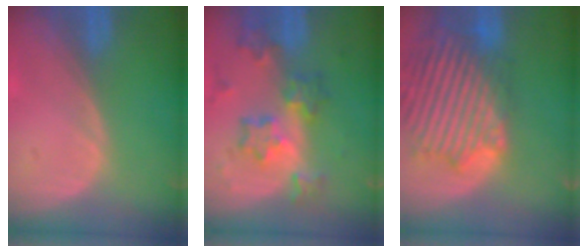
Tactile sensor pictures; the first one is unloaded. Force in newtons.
{"total": 8.5, "press": 7.5, "slide": 4.1}
{"total": 14.4, "press": 12.2, "slide": 7.6}